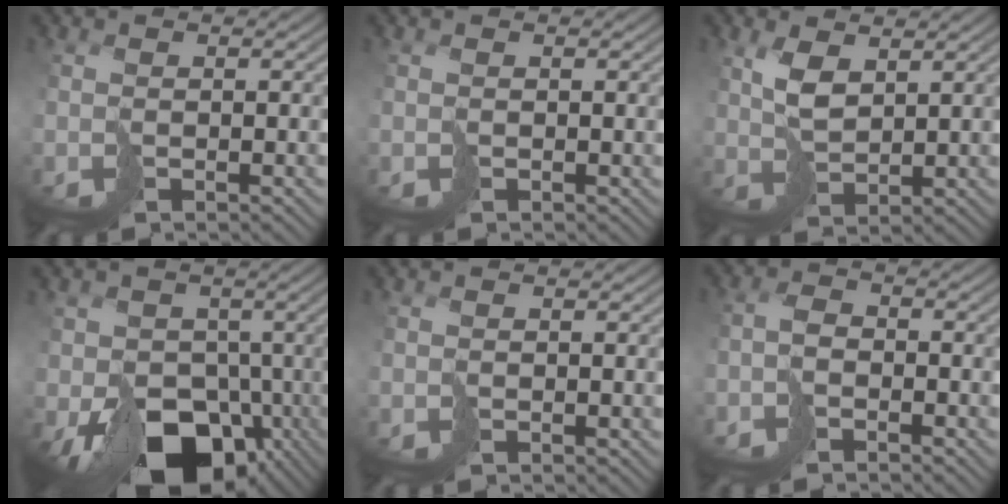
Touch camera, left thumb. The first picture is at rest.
{"total": 0.0}
{"total": 4.4, "force": [2.0, 2.0, 3.3], "torque": [-0.083, -0.001, 0.044]}
{"total": 13.9, "force": [-5.3, 10.4, 7.6], "torque": [-0.126, -0.033, -0.094]}
{"total": 0.0}
{"total": 3.2, "force": [-2.1, 1.7, 1.8], "torque": [-0.031, 0.002, -0.052]}